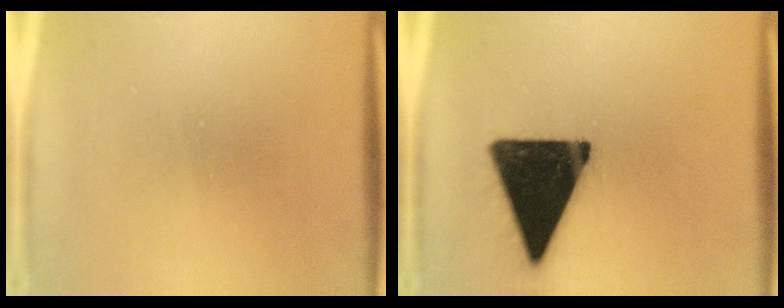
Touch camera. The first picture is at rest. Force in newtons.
{"total": 18.1}